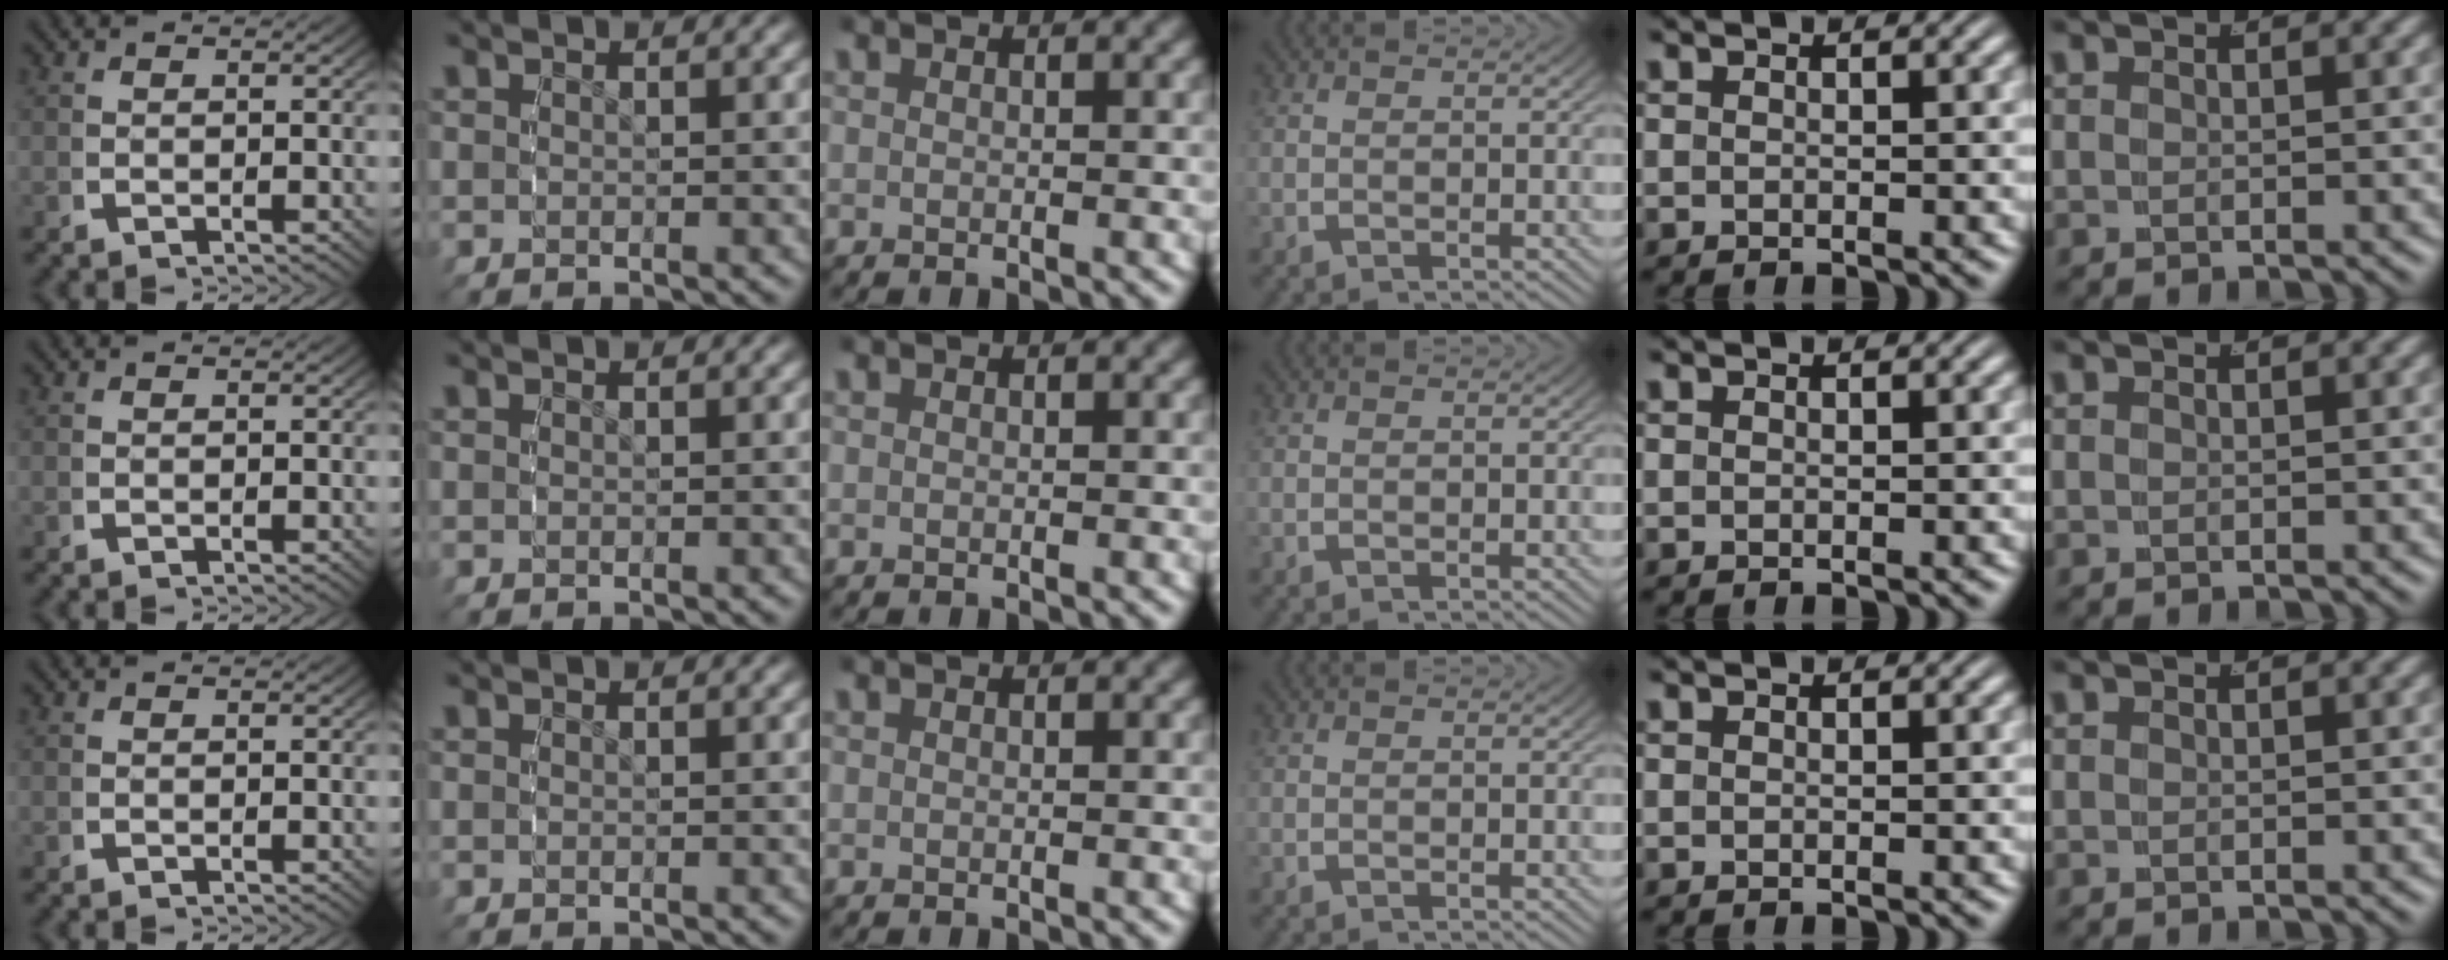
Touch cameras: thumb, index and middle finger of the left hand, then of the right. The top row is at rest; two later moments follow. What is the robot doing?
{"motion": "reach", "object": "photo album"}